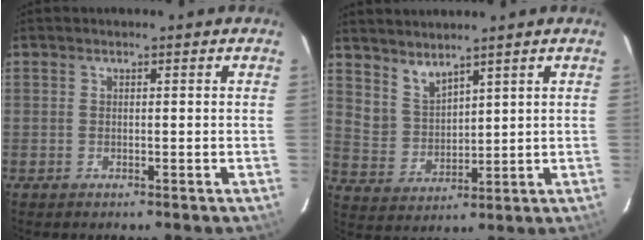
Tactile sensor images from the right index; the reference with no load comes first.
{"total": 6.2, "force": [5.1, 2.6, 2.3], "torque": [-0.040, 0.000, 0.113]}